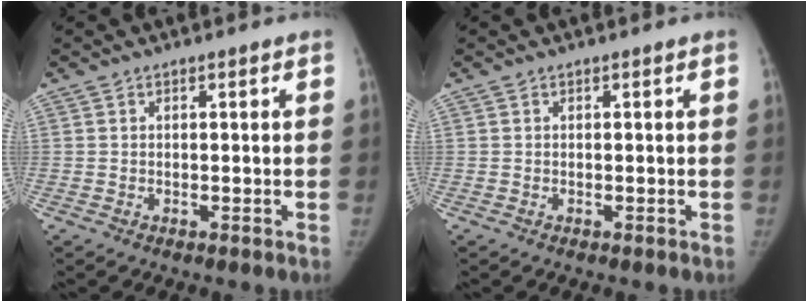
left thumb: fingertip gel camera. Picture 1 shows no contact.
{"total": 0.0}